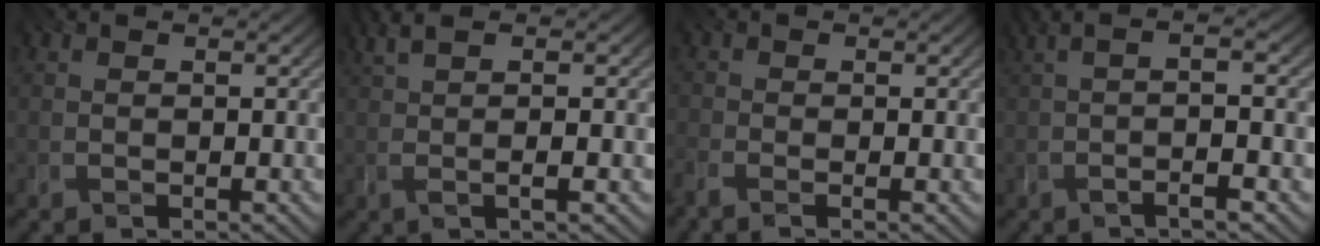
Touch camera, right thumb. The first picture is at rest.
{"total": 3.7, "force": [0.5, 0.4, 3.7], "torque": [-0.063, 0.016, -0.002]}
{"total": 1.8, "force": [-1.5, 0.6, 0.9], "torque": [-0.026, -0.003, -0.038]}
{"total": 4.6, "force": [-1.5, 0.4, 4.4], "torque": [-0.066, 0.012, -0.037]}